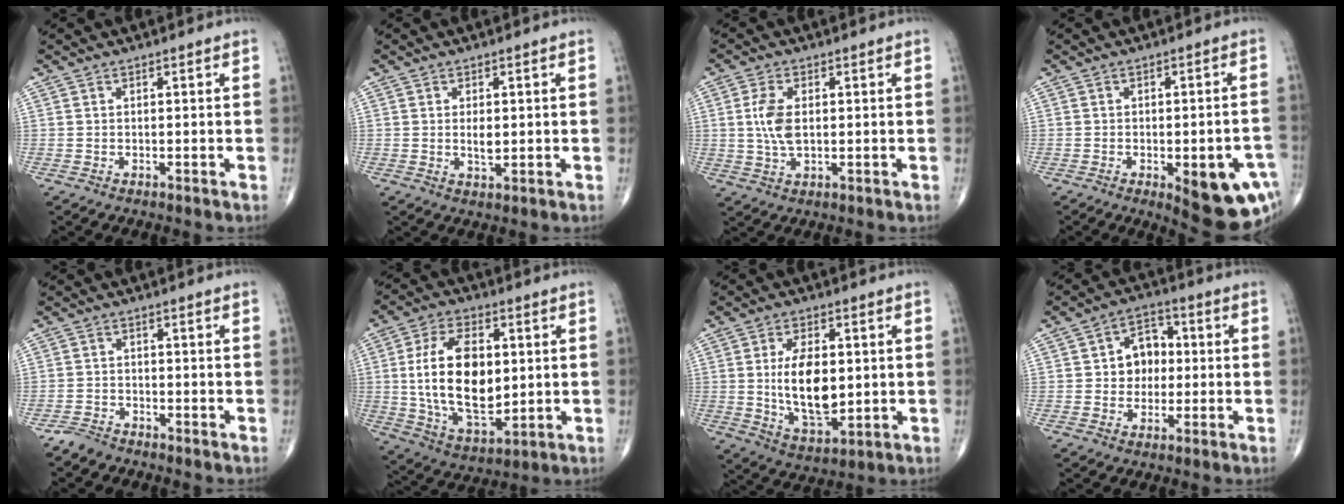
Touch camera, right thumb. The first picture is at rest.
{"total": 2.8, "force": [0.2, 1.4, 2.4], "torque": [-0.035, -0.005, 0.005]}
{"total": 6.0, "force": [0.6, 3.1, 5.1], "torque": [-0.110, -0.003, 0.012]}
{"total": 14.1, "force": [-5.4, 5.4, 11.9], "torque": [-0.099, 0.021, -0.049]}
{"total": 2.5, "force": [-2.4, 0.9, 0.1], "torque": [-0.004, 0.004, -0.049]}
{"total": 18.4, "force": [1.5, 10.3, 15.2], "torque": [-0.258, -0.010, 0.036]}
{"total": 13.1, "force": [0.6, 7.0, 11.0], "torque": [-0.175, -0.014, 0.021]}
{"total": 7.8, "force": [0.4, 6.2, 4.7], "torque": [-0.038, 0.018, -0.001]}